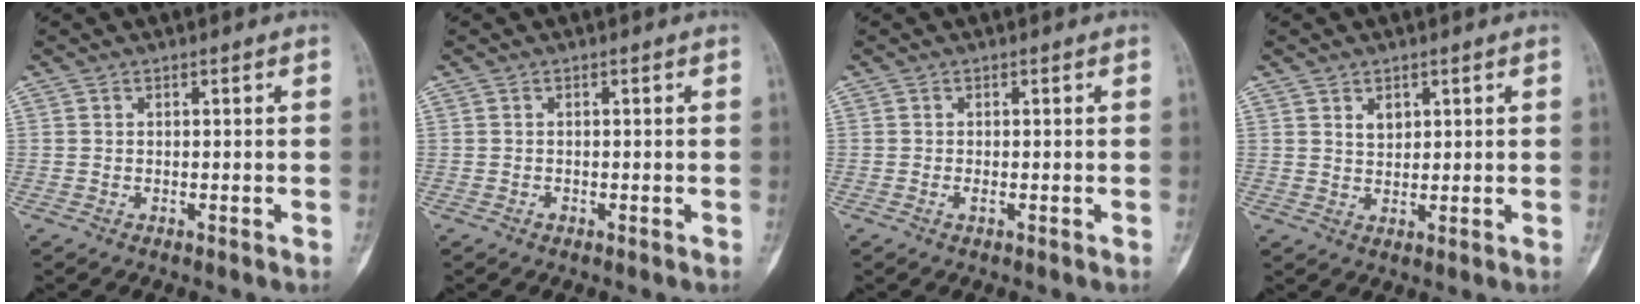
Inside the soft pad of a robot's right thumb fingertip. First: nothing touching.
{"total": 0.6, "force": [-0.3, 0.5, 0.3], "torque": [-0.005, 0.002, -0.006]}
{"total": 0.7, "force": [-0.2, 0.3, 0.7], "torque": [-0.014, -0.002, -0.003]}
{"total": 2.7, "force": [1.3, 1.8, 1.4], "torque": [-0.013, -0.010, 0.026]}